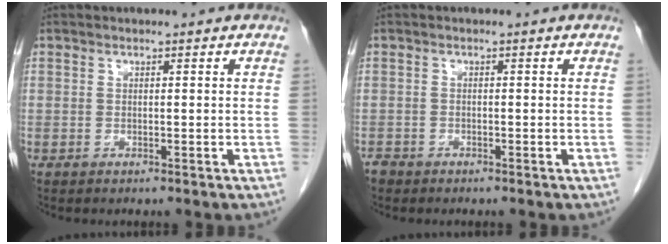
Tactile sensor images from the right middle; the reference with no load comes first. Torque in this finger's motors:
{"motor_torque": [-0.08, -0.02, 0.05, 0.01]}